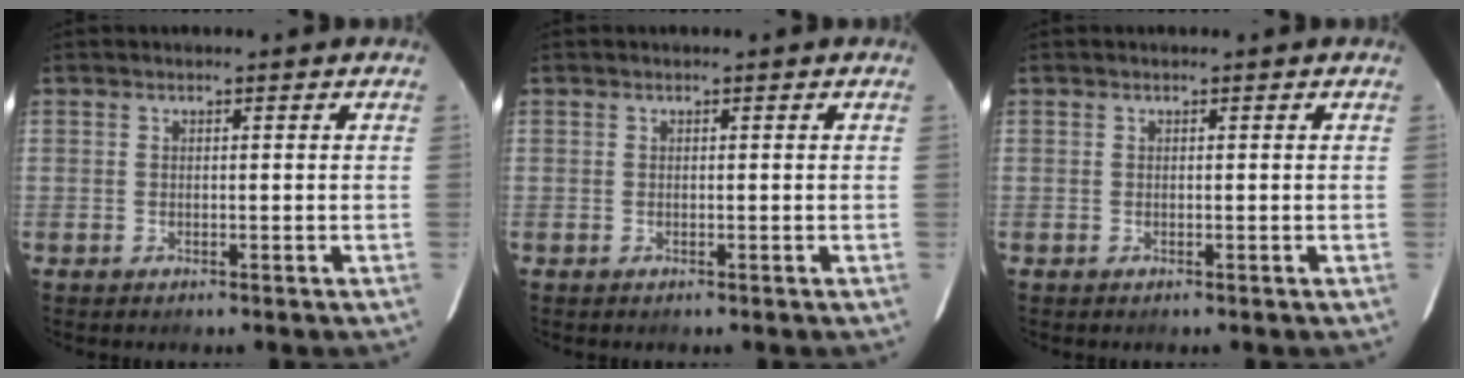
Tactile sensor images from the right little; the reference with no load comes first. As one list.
[{"total": 0.0}, {"total": 0.0}]